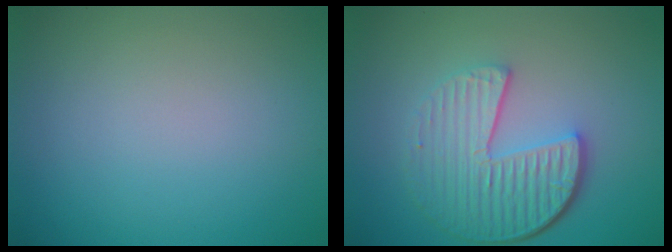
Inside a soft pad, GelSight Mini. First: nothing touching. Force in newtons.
{"total": 6.2, "press": 4.4, "slide": 4.4}